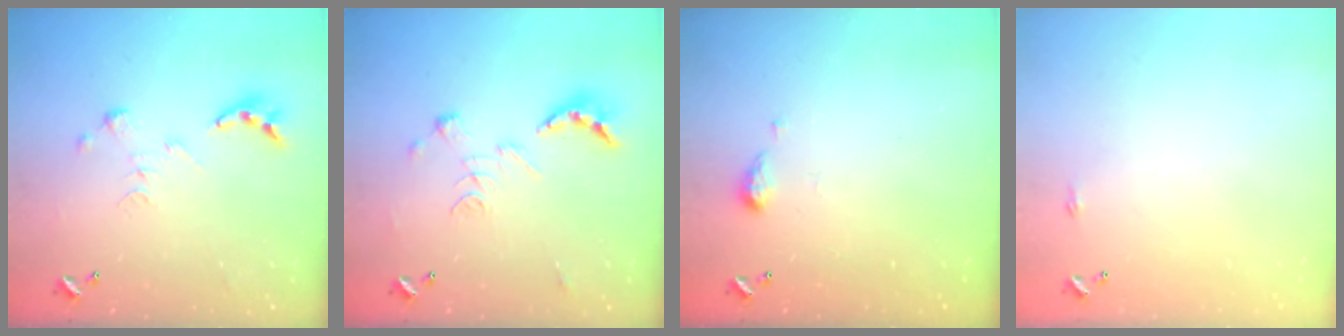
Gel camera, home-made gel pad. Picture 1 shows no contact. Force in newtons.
{"total": 2.5, "press": 2.0, "slide": 1.5}
{"total": 3.1, "press": 3.1, "slide": 0.6}
{"total": 2.2, "press": 2.1, "slide": 0.4}